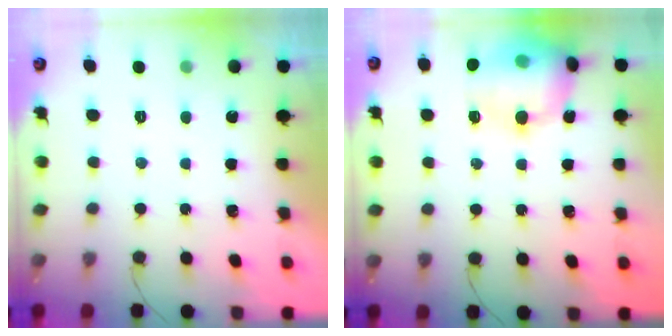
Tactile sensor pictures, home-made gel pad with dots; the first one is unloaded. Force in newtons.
{"total": 15.8, "press": 15.3, "slide": 3.7}